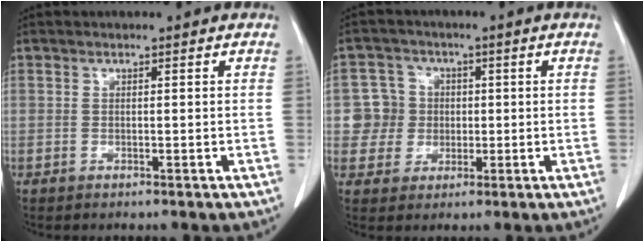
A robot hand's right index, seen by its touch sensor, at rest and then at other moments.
{"total": 5.6, "force": [0.1, 5.5, 0.4], "torque": [-0.003, 0.019, 0.006]}